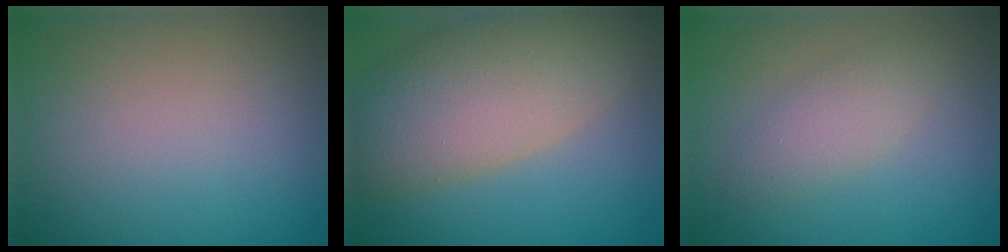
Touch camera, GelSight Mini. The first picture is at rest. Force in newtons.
{"total": 9.1, "press": 9.1, "slide": 0.5}
{"total": 2.4, "press": 2.4, "slide": 0.1}